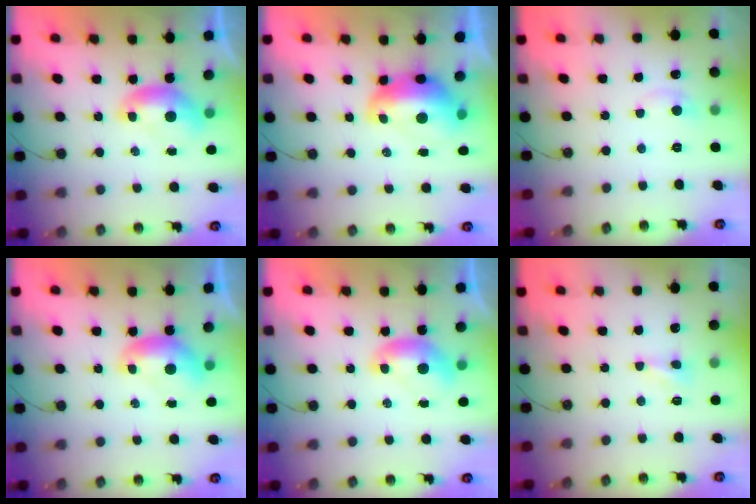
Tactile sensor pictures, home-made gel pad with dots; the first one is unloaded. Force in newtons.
{"total": 3.9, "press": 3.9, "slide": 0.8}
{"total": 2.0, "press": 1.7, "slide": 1.1}
{"total": 0.0}
{"total": 0.0}
{"total": 0.6, "press": 0.5, "slide": 0.3}